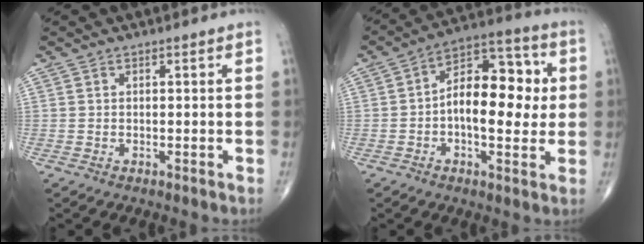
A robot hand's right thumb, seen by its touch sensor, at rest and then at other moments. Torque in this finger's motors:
{"motor_torque": [-0.10, 0.43, 0.78, -0.39, 0.30]}